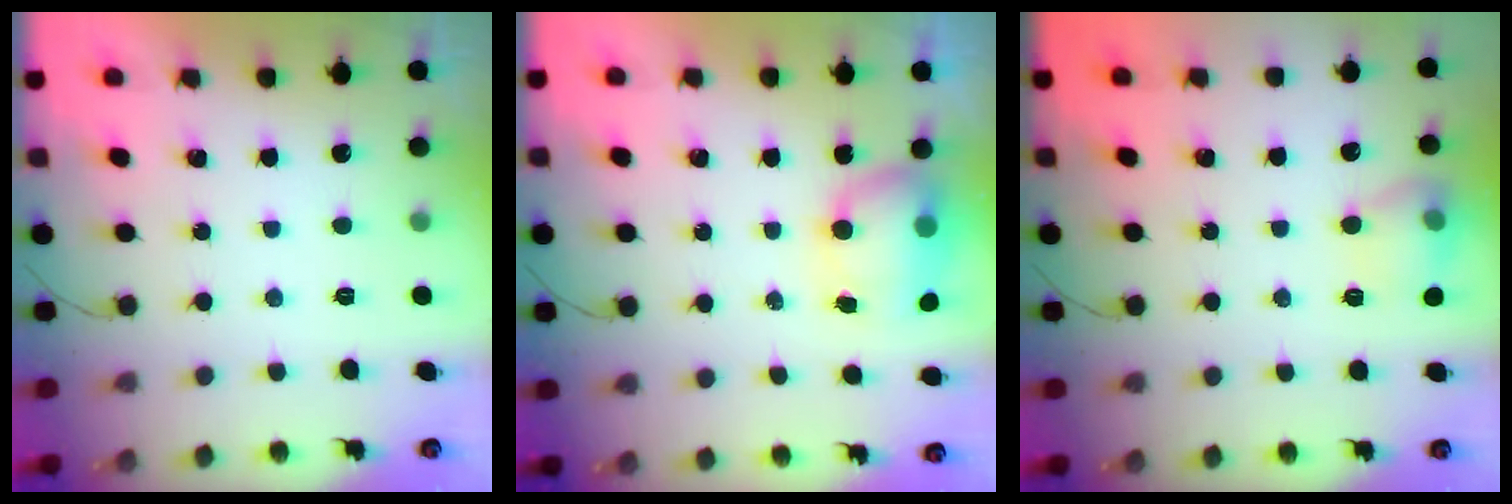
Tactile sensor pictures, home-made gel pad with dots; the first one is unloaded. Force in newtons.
{"total": 7.1, "press": 7.0, "slide": 1.0}
{"total": 10.8, "press": 10.8, "slide": 0.5}